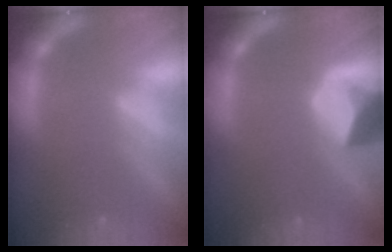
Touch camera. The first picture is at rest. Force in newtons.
{"total": 4.9}